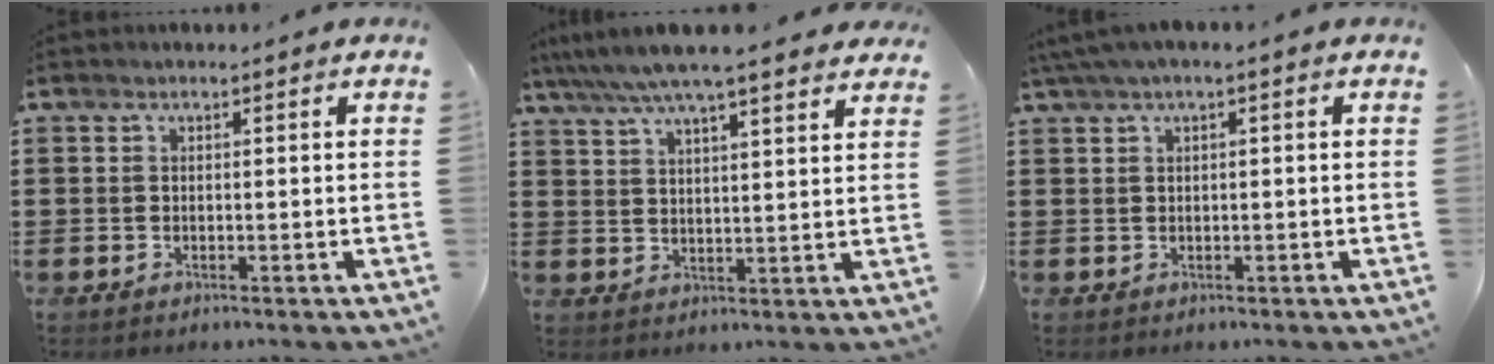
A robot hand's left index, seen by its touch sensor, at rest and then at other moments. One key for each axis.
{"total": 6.7, "fx": 5.9, "fy": 0.3, "fz": 3.2, "tx": -0.080, "ty": -0.018, "tz": 0.103}
{"total": 1.7, "fx": 0.1, "fy": 0.2, "fz": 1.7, "tx": -0.036, "ty": -0.003, "tz": 0.000}